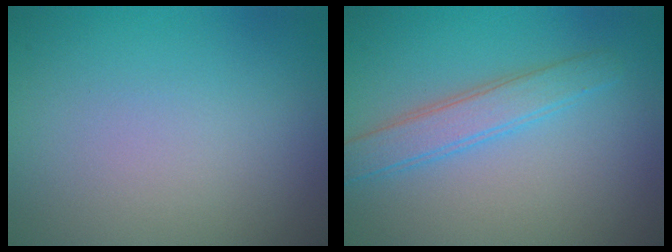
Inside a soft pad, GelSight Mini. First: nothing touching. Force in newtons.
{"total": 2.9, "press": 2.9, "slide": 0.1}